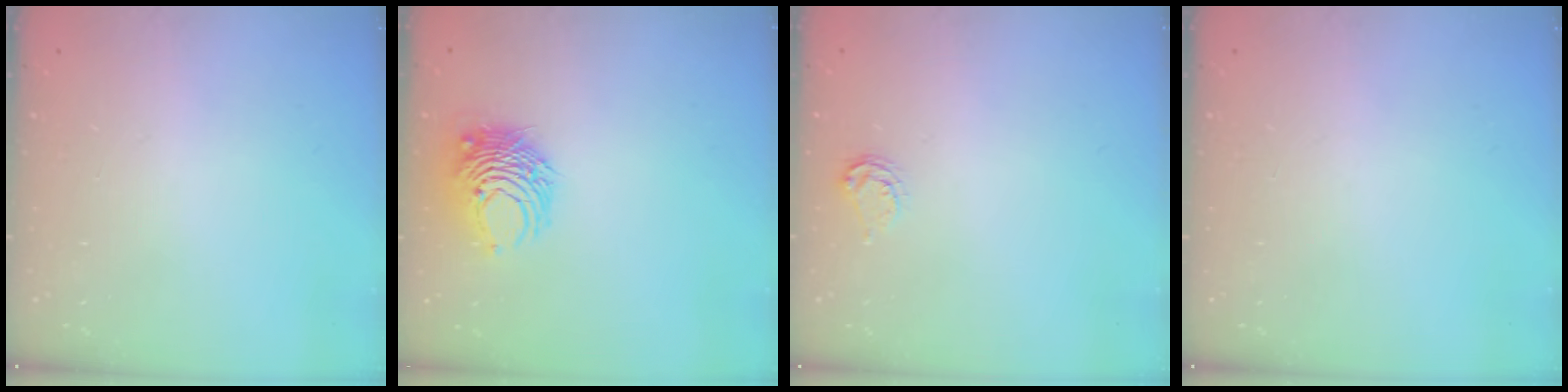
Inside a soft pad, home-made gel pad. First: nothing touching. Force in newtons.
{"total": 8.3, "press": 8.2, "slide": 0.6}
{"total": 5.0, "press": 5.0, "slide": 0.5}
{"total": 0.0}